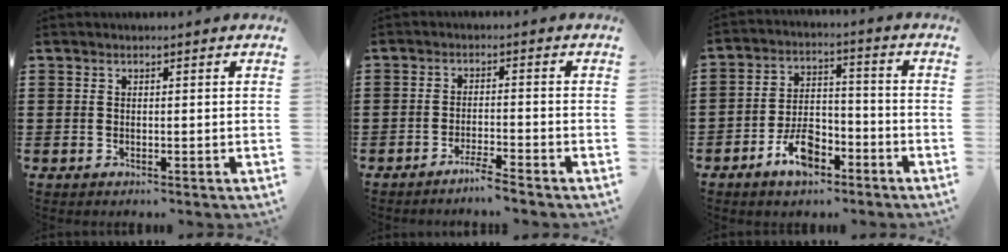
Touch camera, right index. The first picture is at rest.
{"total": 3.0, "force": [-2.7, -0.4, 1.2], "torque": [-0.021, 0.000, -0.052]}
{"total": 7.4, "force": [-4.6, 3.7, 4.5], "torque": [-0.090, 0.015, -0.086]}